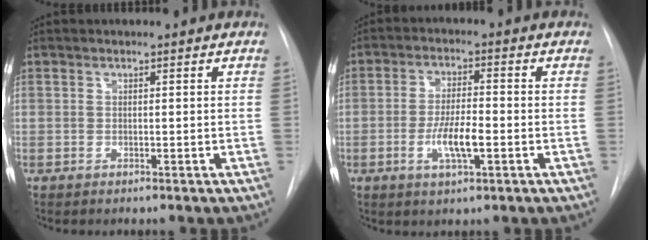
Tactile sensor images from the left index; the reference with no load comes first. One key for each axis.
{"total": 6.4, "fx": -2.0, "fy": 1.4, "fz": 5.9, "tx": -0.115, "ty": -0.003, "tz": -0.034}